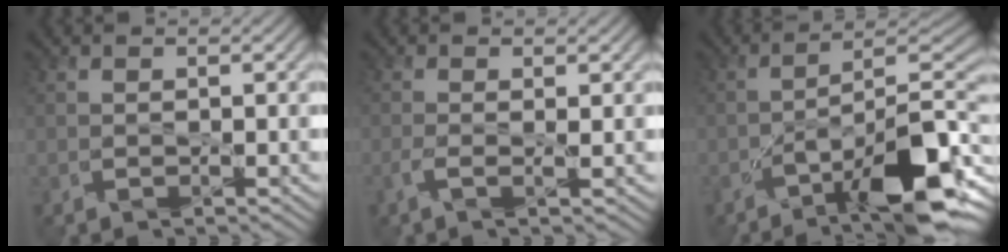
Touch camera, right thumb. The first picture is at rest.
{"total": 1.5, "force": [-0.3, 0.4, 1.5], "torque": [-0.036, 0.000, -0.011]}
{"total": 12.7, "force": [-7.2, 3.8, 9.7], "torque": [-0.146, -0.003, -0.124]}